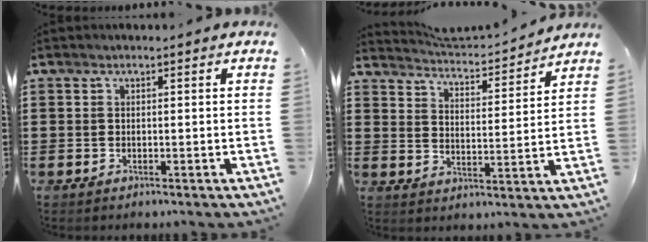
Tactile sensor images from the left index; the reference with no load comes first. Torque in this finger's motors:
{"motor_torque": [2.13, -0.01, -0.10, 0.01]}